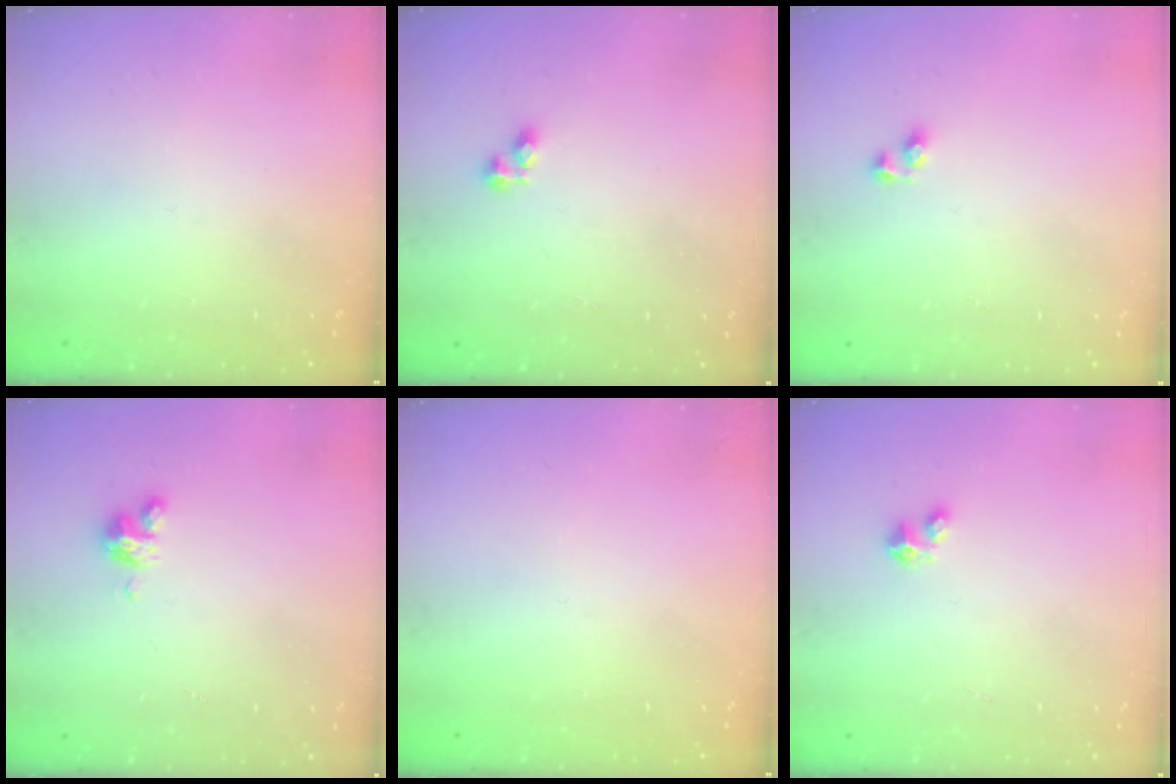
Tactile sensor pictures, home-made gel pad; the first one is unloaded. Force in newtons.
{"total": 2.4, "press": 2.4, "slide": 0.3}
{"total": 2.7, "press": 2.6, "slide": 0.6}
{"total": 4.1, "press": 4.1, "slide": 0.3}
{"total": 0.0}
{"total": 2.8, "press": 2.8, "slide": 0.1}